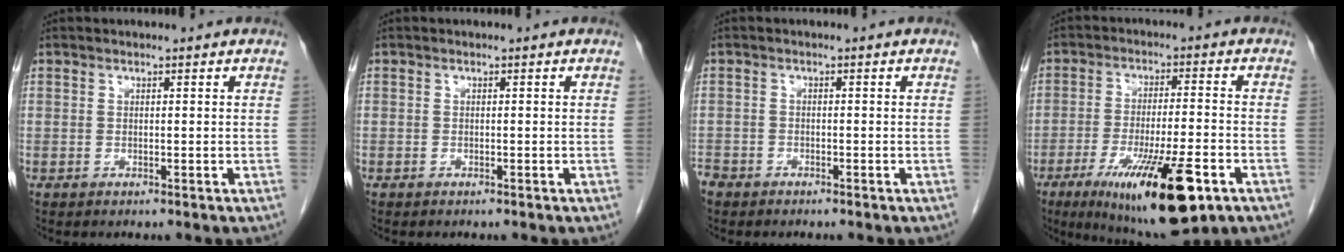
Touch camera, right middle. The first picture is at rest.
{"total": 0.0}
{"total": 3.2, "force": [-2.6, 1.6, 0.7], "torque": [-0.016, -0.001, -0.048]}
{"total": 16.6, "force": [-8.5, 2.7, 14.0], "torque": [-0.217, -0.031, -0.127]}